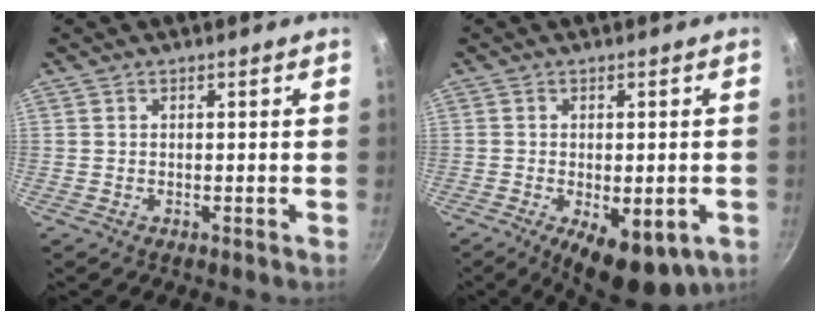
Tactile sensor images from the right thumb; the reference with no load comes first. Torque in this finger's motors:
{"motor_torque": [0.28, 0.31, 0.02, -0.04, 0.21]}